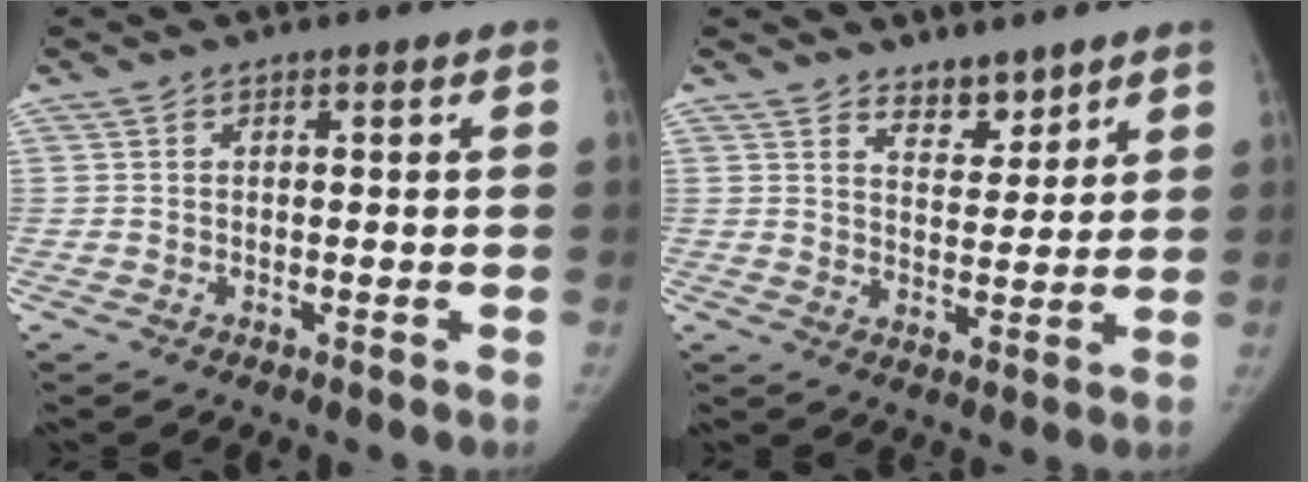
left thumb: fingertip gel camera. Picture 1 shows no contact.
{"total": 4.8, "force": [4.1, 2.1, 1.3], "torque": [0.004, -0.035, 0.072]}